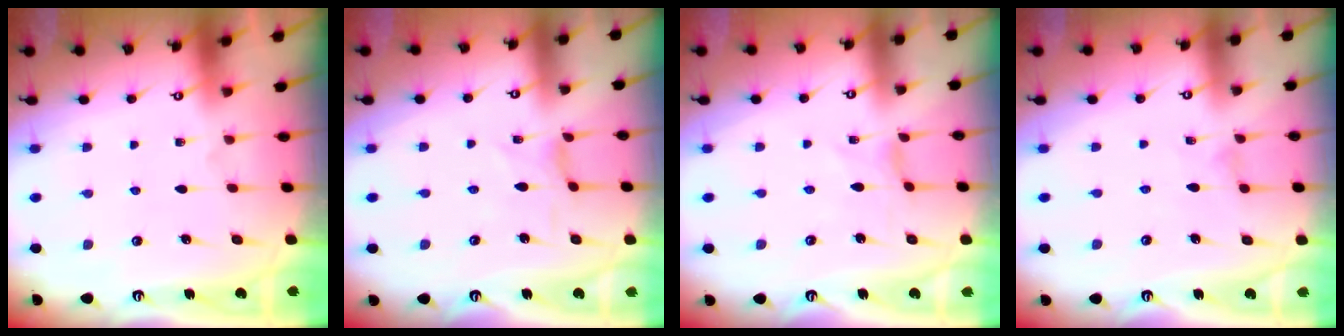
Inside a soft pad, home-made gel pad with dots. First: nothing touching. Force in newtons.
{"total": 1.2, "press": 1.1, "slide": 0.2}
{"total": 0.0}
{"total": 0.0}